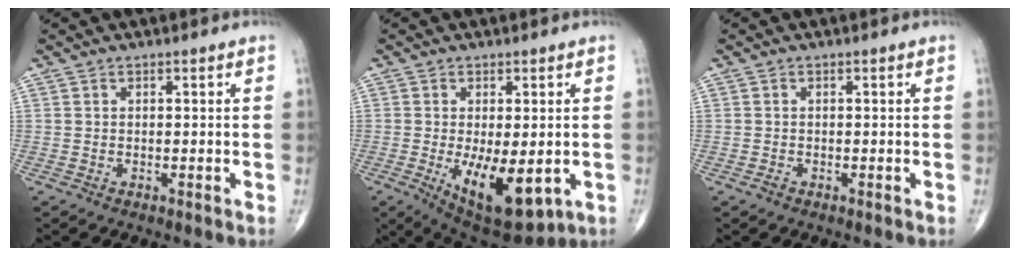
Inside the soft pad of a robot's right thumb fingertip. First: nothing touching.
{"total": 12.8, "force": [-3.0, 5.5, 11.1], "torque": [-0.164, -0.023, -0.026]}
{"total": 0.8, "force": [-0.5, 0.5, 0.3], "torque": [-0.007, 0.000, -0.011]}